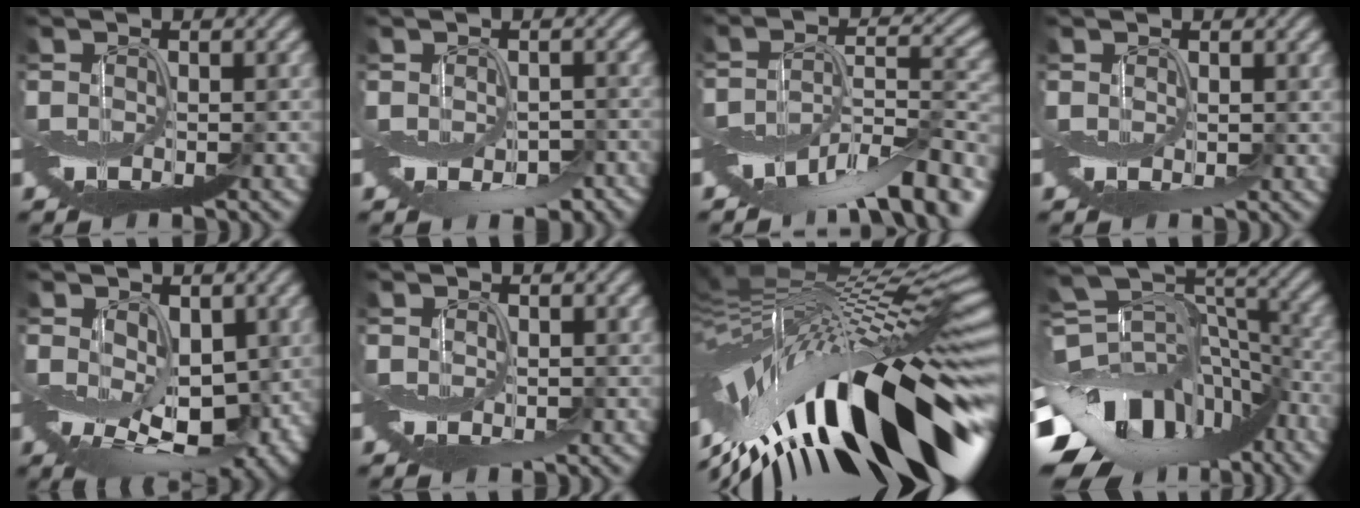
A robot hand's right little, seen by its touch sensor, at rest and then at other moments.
{"total": 4.1, "force": [-2.3, 2.5, 2.3], "torque": [-0.022, -0.002, -0.025]}
{"total": 11.2, "force": [-7.0, 4.0, 7.8], "torque": [-0.134, -0.002, -0.110]}
{"total": 1.2, "force": [0.4, 1.0, 0.6], "torque": [-0.005, -0.002, 0.008]}
{"total": 8.1, "force": [0.2, 5.4, 6.0], "torque": [-0.107, -0.027, 0.023]}
{"total": 0.9, "force": [0.3, 0.7, 0.5], "torque": [-0.007, -0.005, 0.006]}
{"total": 17.6, "force": [-3.2, 7.3, 15.8], "torque": [-0.255, -0.014, -0.049]}
{"total": 13.1, "force": [-6.4, 9.1, 6.9], "torque": [-0.135, 0.008, -0.096]}